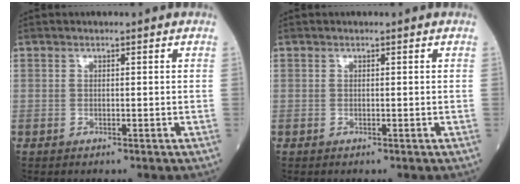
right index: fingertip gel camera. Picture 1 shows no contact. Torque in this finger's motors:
{"motor_torque": [0.00, 0.00, 0.00, -0.01]}